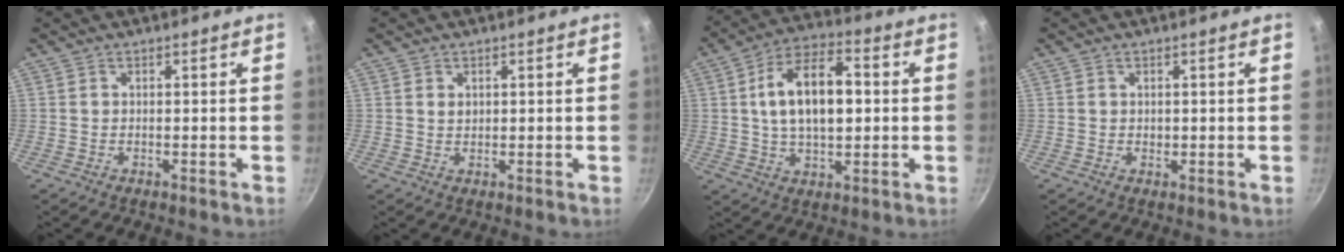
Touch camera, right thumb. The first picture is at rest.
{"total": 1.4, "force": [0.5, 1.0, 0.8], "torque": [-0.007, -0.005, 0.011]}
{"total": 14.7, "force": [1.6, 7.8, 12.4], "torque": [-0.199, 0.016, 0.024]}
{"total": 0.8, "force": [0.2, 0.7, 0.4], "torque": [-0.002, -0.001, 0.003]}